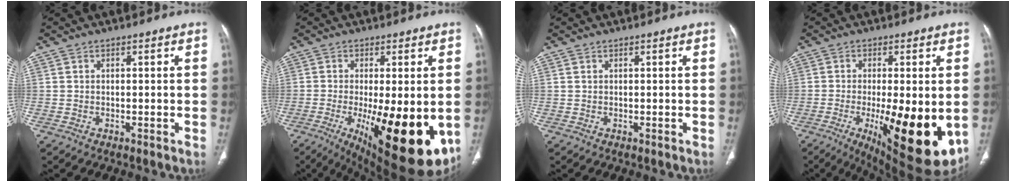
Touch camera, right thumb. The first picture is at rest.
{"total": 21.6, "force": [-5.3, 7.4, 19.5], "torque": [-0.239, -0.034, -0.052]}
{"total": 0.0}
{"total": 19.7, "force": [-4.4, 6.3, 18.2], "torque": [-0.226, -0.030, -0.040]}